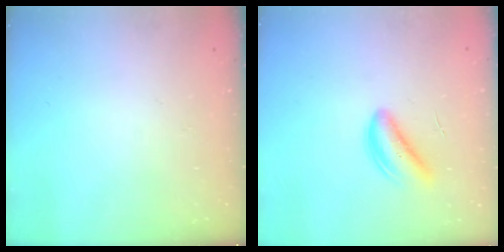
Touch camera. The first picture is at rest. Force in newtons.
{"total": 4.6, "press": 4.6, "slide": 0.6}